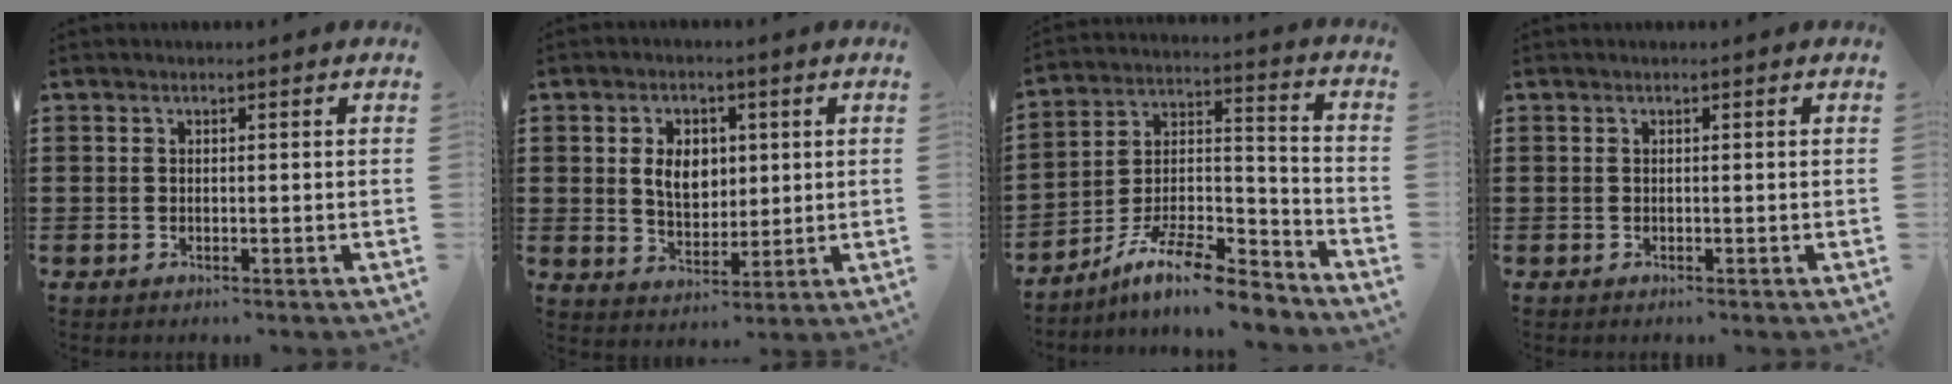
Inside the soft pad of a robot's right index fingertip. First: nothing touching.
{"total": 5.8, "force": [1.0, 4.1, 4.0], "torque": [-0.074, 0.008, 0.012]}
{"total": 10.9, "force": [-9.0, 2.1, 5.7], "torque": [-0.101, 0.022, -0.176]}
{"total": 0.0}